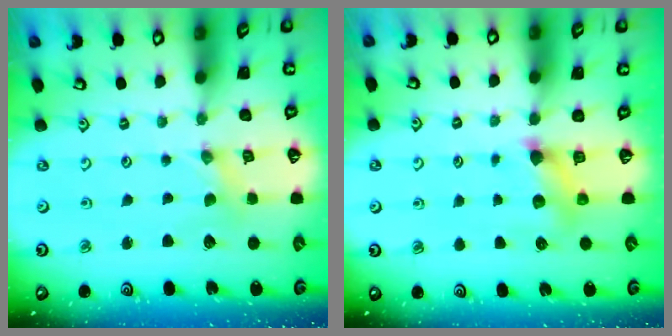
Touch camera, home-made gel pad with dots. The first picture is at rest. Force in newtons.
{"total": 6.8, "press": 6.8, "slide": 0.4}